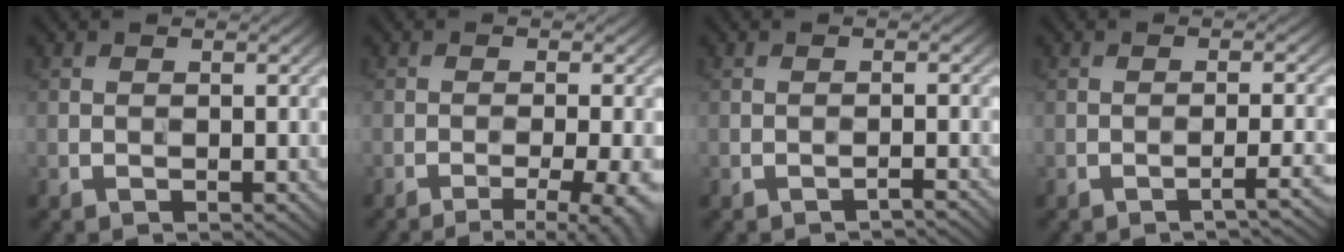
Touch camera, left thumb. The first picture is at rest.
{"total": 6.0, "force": [-3.4, 1.2, 4.8], "torque": [-0.068, 0.007, -0.045]}
{"total": 1.3, "force": [-1.2, -0.2, 0.4], "torque": [-0.005, 0.009, -0.022]}
{"total": 2.2, "force": [-1.4, -0.3, 1.6], "torque": [-0.026, 0.016, -0.031]}